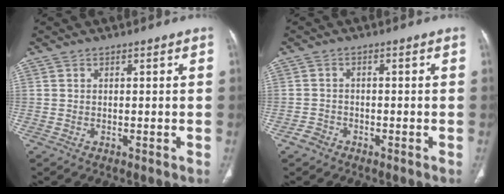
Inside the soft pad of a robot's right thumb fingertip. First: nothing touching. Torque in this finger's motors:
{"motor_torque": [-0.23, 0.00, -0.25, 0.11, 0.05]}